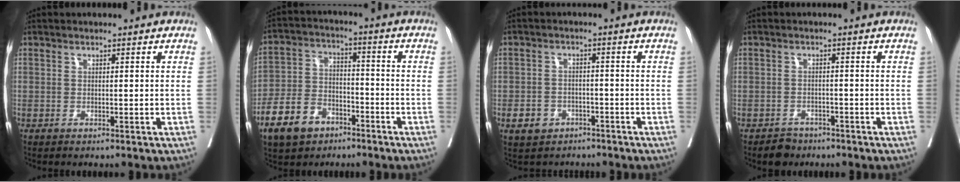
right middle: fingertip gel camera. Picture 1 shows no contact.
{"total": 9.7, "force": [-5.9, 6.1, 4.7], "torque": [-0.108, 0.009, -0.105]}
{"total": 4.4, "force": [-2.6, 3.4, 1.2], "torque": [-0.029, 0.006, -0.035]}
{"total": 2.7, "force": [-2.1, 1.6, 0.3], "torque": [-0.011, 0.004, -0.031]}